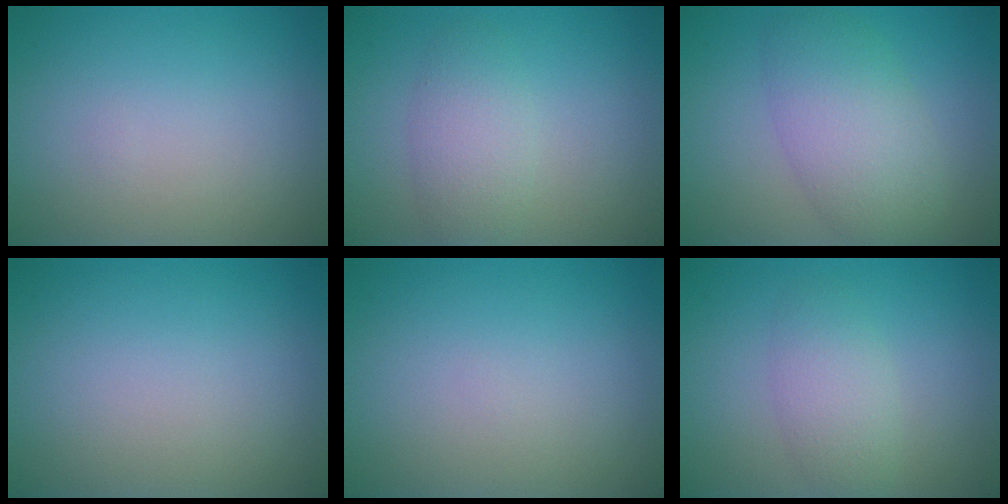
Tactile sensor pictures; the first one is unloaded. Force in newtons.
{"total": 3.1, "press": 3.1, "slide": 0.1}
{"total": 5.7, "press": 5.7, "slide": 0.3}
{"total": 0.0}
{"total": 0.0}
{"total": 2.8, "press": 2.8, "slide": 0.1}